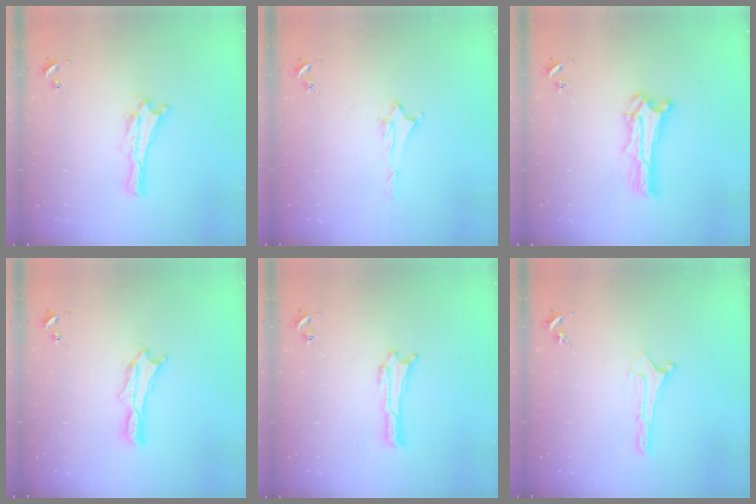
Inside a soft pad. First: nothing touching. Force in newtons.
{"total": 1.5, "press": 1.5, "slide": 0.2}
{"total": 1.4, "press": 1.4, "slide": 0.2}
{"total": 1.1, "press": 1.1, "slide": 0.2}
{"total": 0.0}
{"total": 0.0}